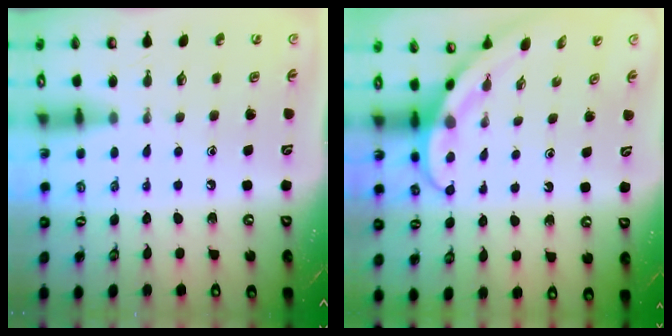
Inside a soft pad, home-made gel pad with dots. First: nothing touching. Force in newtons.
{"total": 4.0, "press": 4.0, "slide": 0.3}